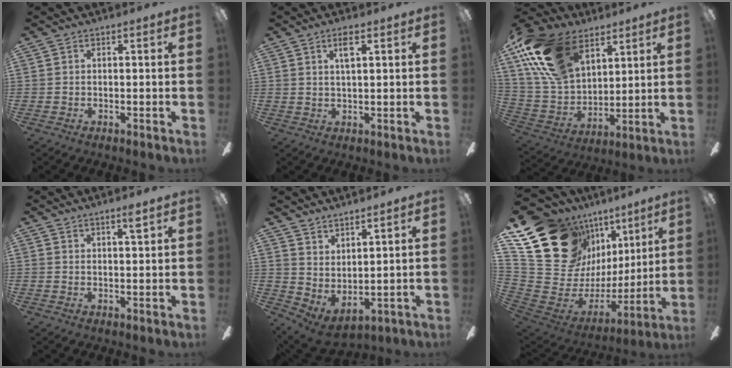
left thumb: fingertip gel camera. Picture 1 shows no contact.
{"total": 4.0, "force": [2.1, 0.9, 3.3], "torque": [-0.065, 0.002, 0.032]}
{"total": 21.8, "force": [12.0, 13.0, 12.6], "torque": [-0.283, -0.038, 0.221]}
{"total": 2.5, "force": [1.9, -0.2, 1.7], "torque": [-0.029, -0.006, 0.030]}
{"total": 3.4, "force": [3.3, -0.3, 0.4], "torque": [-0.027, -0.042, 0.063]}
{"total": 23.7, "force": [12.6, 16.4, 11.5], "torque": [-0.210, -0.073, 0.264]}